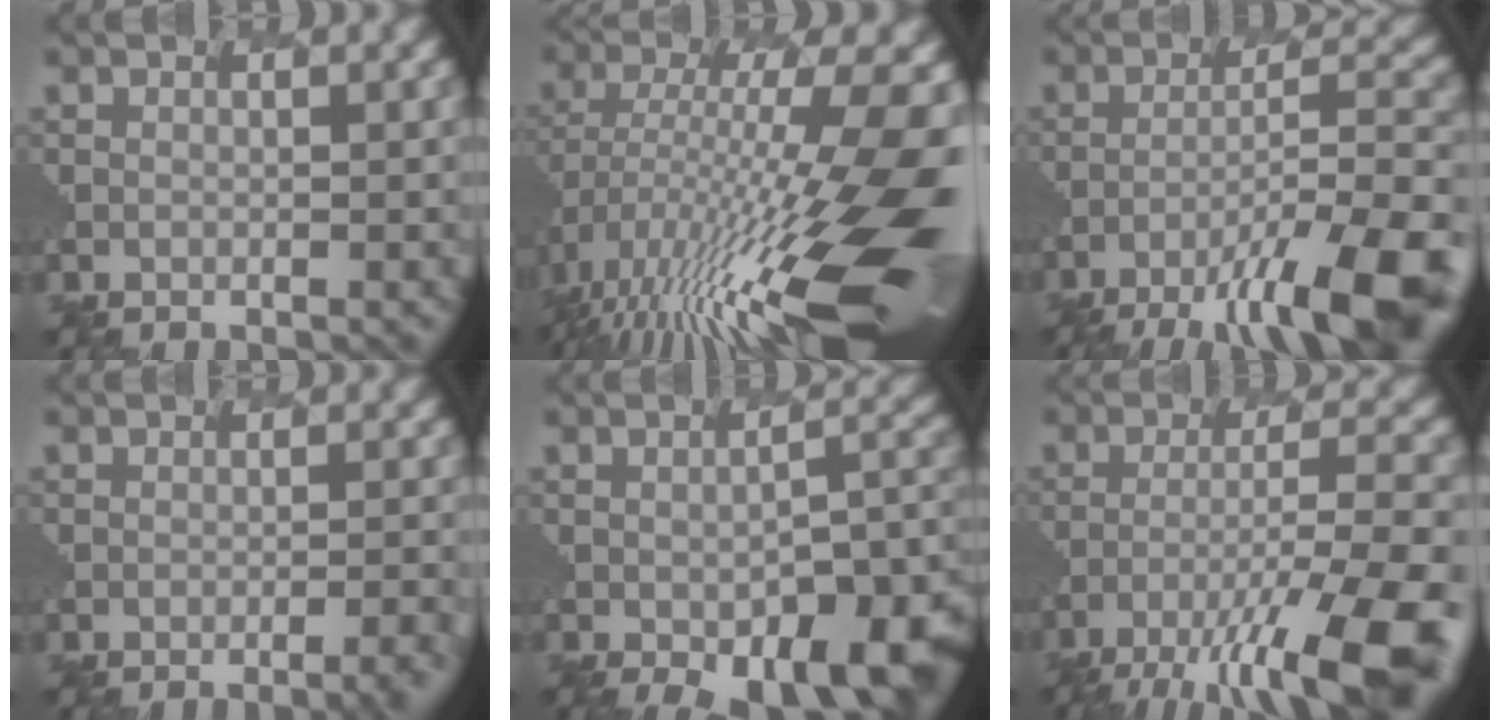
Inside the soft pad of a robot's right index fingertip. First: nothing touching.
{"total": 14.7, "force": [-3.7, 3.4, 13.8], "torque": [-0.259, 0.001, -0.054]}
{"total": 11.5, "force": [-7.5, 2.1, 8.4], "torque": [-0.155, -0.005, -0.116]}
{"total": 4.6, "force": [-3.2, 1.2, 3.1], "torque": [-0.032, 0.000, -0.022]}
{"total": 11.9, "force": [-7.3, 4.2, 8.5], "torque": [-0.122, -0.018, -0.097]}
{"total": 12.8, "force": [-7.9, 3.1, 9.7], "torque": [-0.199, -0.020, -0.118]}